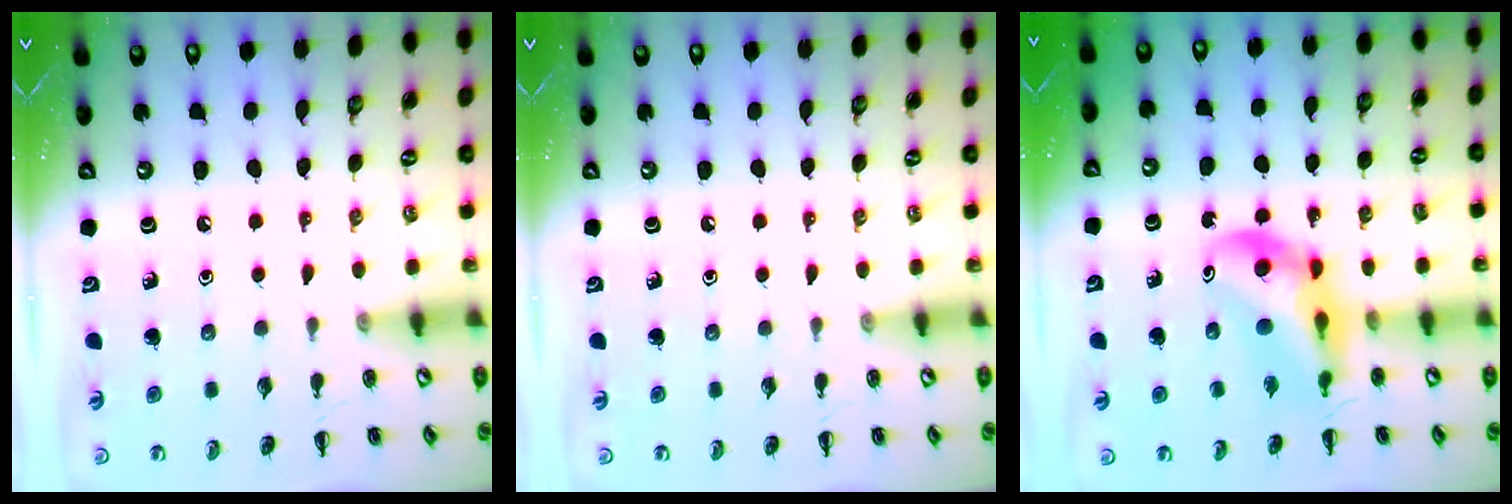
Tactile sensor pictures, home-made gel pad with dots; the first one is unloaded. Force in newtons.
{"total": 0.0}
{"total": 8.5, "press": 8.1, "slide": 2.6}